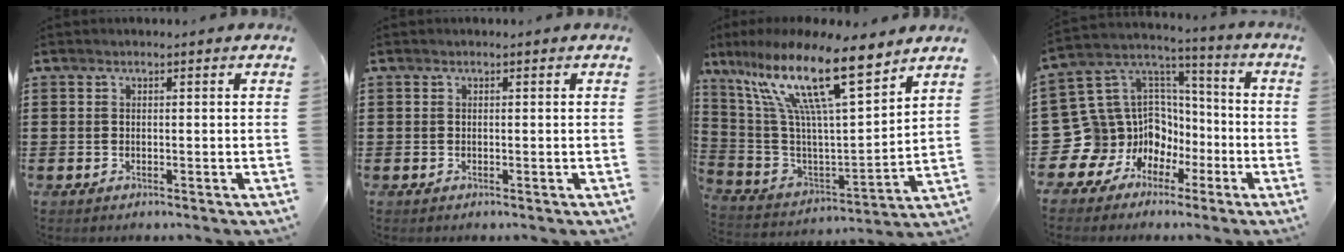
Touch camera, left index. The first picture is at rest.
{"total": 0.0}
{"total": 16.9, "force": [10.5, 3.4, 12.8], "torque": [-0.288, -0.055, 0.171]}
{"total": 13.0, "force": [-4.9, 12.0, 1.0], "torque": [-0.094, -0.025, -0.049]}